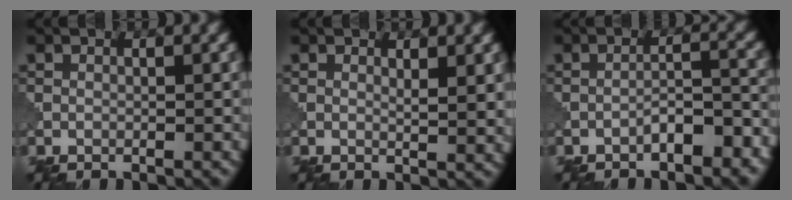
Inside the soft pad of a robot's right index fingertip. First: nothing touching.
{"total": 1.7, "force": [1.0, 0.4, 1.3], "torque": [-0.017, -0.004, 0.019]}
{"total": 3.3, "force": [-2.0, 1.1, 2.3], "torque": [-0.037, 0.014, -0.033]}